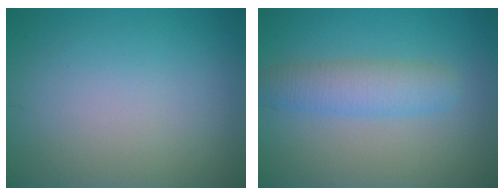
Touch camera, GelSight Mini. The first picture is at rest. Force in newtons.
{"total": 3.5, "press": 3.5, "slide": 0.1}